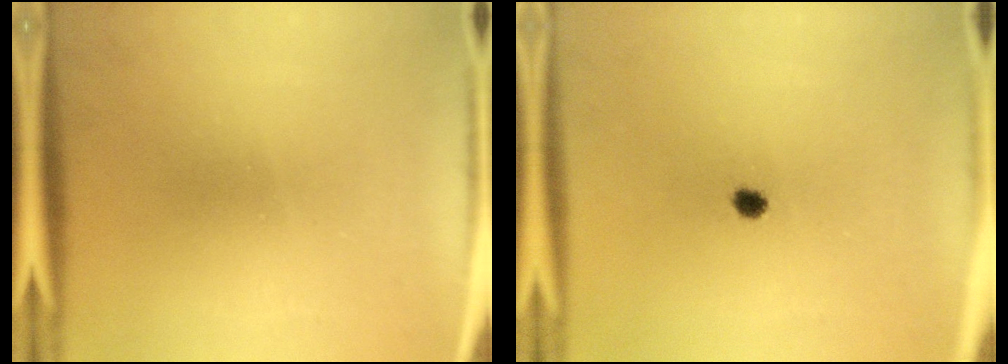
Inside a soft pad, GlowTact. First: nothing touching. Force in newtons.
{"total": 1.8}